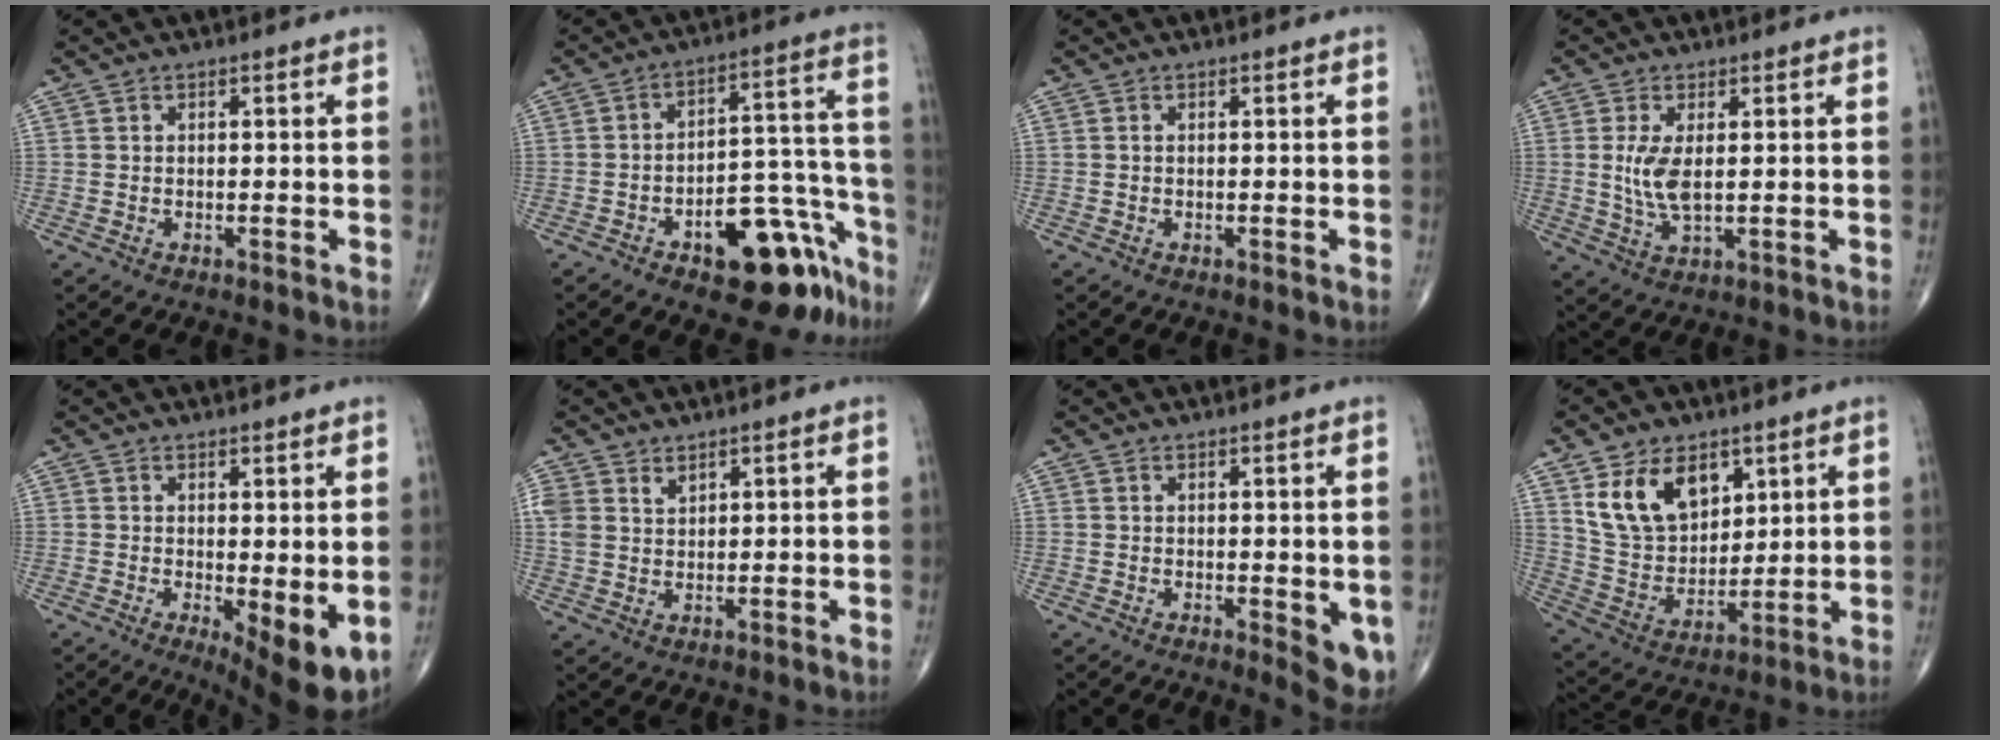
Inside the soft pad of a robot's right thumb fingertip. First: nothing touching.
{"total": 16.3, "force": [-9.7, 7.4, 10.9], "torque": [-0.092, 0.100, -0.130]}
{"total": 0.0}
{"total": 5.9, "force": [0.7, 2.4, 5.4], "torque": [-0.116, -0.011, 0.019]}
{"total": 8.0, "force": [-1.2, 2.6, 7.5], "torque": [-0.104, -0.022, -0.011]}
{"total": 4.8, "force": [2.8, 3.3, 2.0], "torque": [-0.029, -0.008, 0.063]}
{"total": 5.4, "force": [-0.4, 2.0, 5.0], "torque": [-0.051, -0.013, -0.003]}
{"total": 14.4, "force": [6.9, 9.5, 8.4], "torque": [-0.119, -0.034, 0.147]}